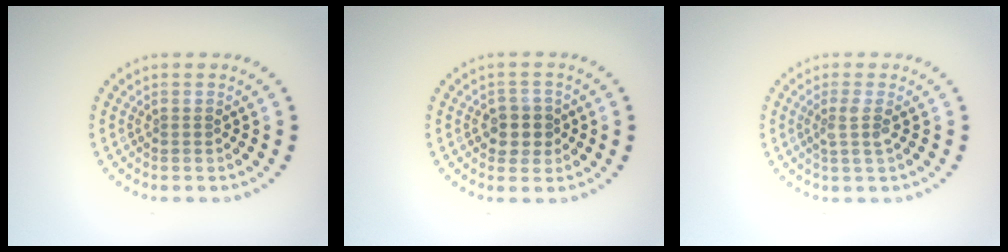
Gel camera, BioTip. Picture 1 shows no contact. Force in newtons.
{"total": 2.5, "press": 2.4, "slide": 0.8}
{"total": 1.7, "press": 1.3, "slide": 1.1}